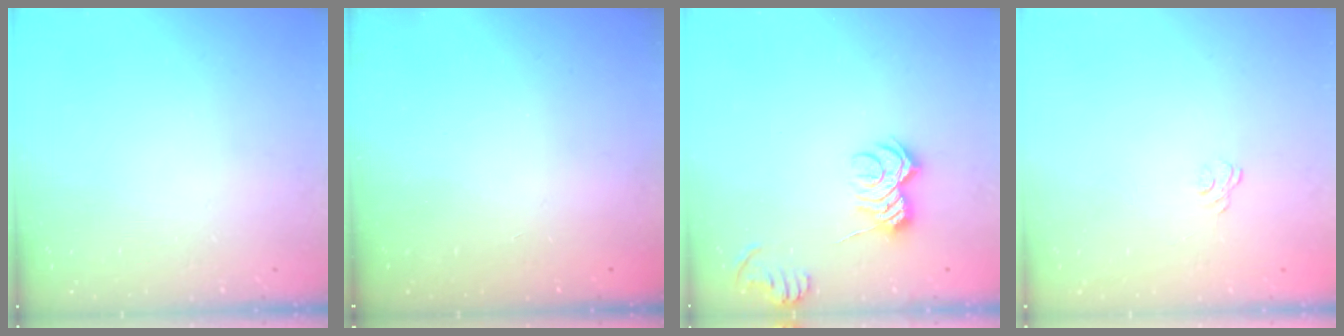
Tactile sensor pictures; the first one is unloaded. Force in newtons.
{"total": 2.3, "press": 2.2, "slide": 0.7}
{"total": 8.3, "press": 8.2, "slide": 0.8}
{"total": 3.7, "press": 3.5, "slide": 1.2}